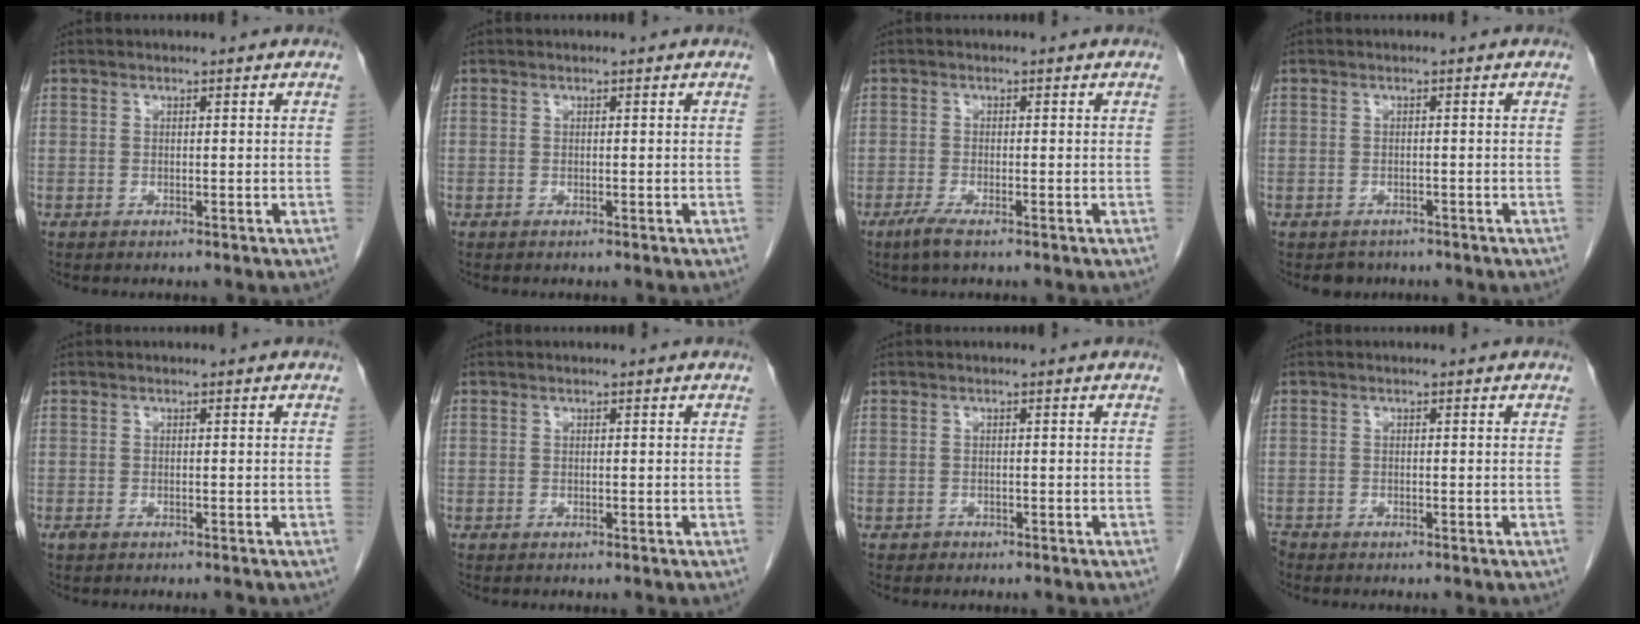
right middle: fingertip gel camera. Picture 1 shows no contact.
{"total": 0.0}
{"total": 2.6, "force": [-1.7, 0.2, 1.9], "torque": [-0.047, -0.007, -0.036]}
{"total": 2.1, "force": [-1.7, 1.3, 0.0], "torque": [-0.008, 0.002, -0.024]}
{"total": 1.2, "force": [-0.9, 0.4, 0.7], "torque": [-0.015, -0.003, -0.013]}
{"total": 0.0}
{"total": 0.0}
{"total": 1.1, "force": [-1.0, 0.4, 0.1], "torque": [-0.004, -0.002, -0.020]}